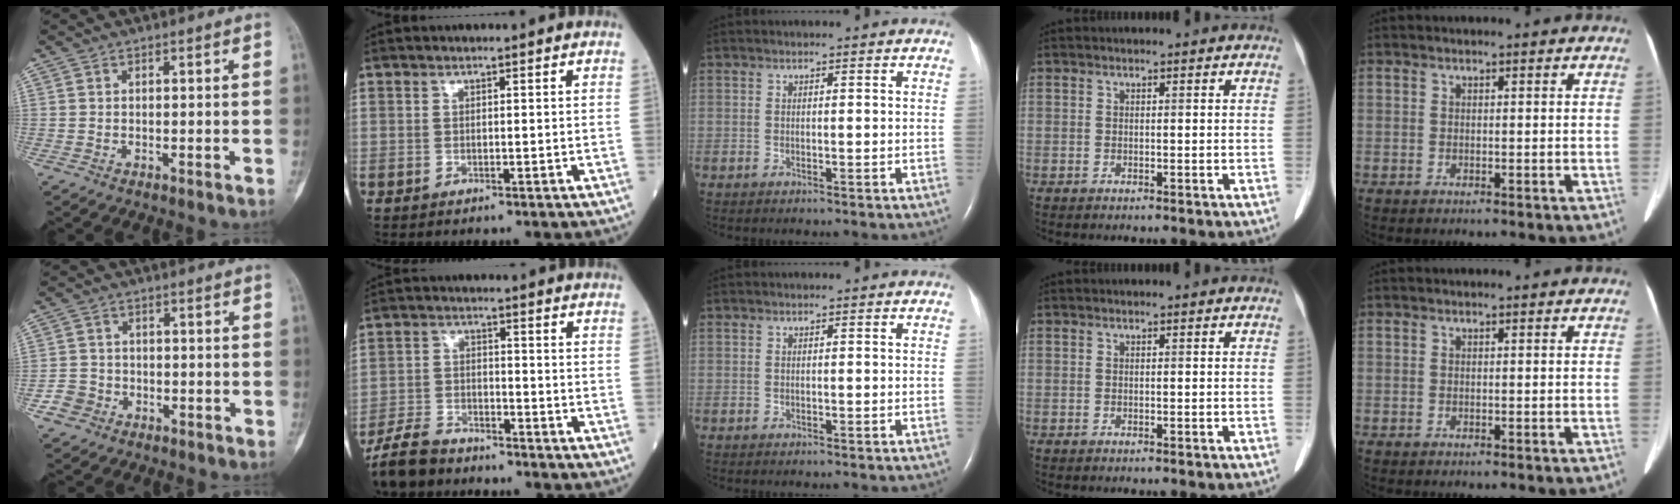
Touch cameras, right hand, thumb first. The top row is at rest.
{"thumb": {"total": 3.7, "force": [-1.9, 3.2, 0.5], "torque": [0.003, 0.018, -0.034]}, "index": {"total": 6.8, "force": [-6.2, 2.1, 1.8], "torque": [-0.045, -0.016, -0.118]}}